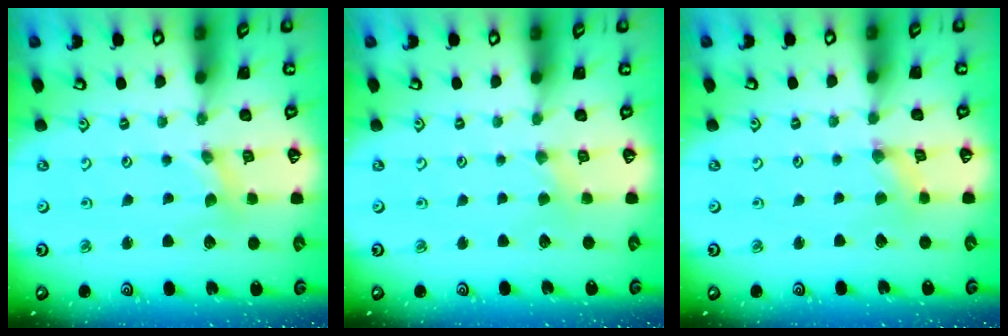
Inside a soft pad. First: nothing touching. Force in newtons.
{"total": 1.4, "press": 1.4, "slide": 0.3}
{"total": 0.7, "press": 0.7, "slide": 0.2}